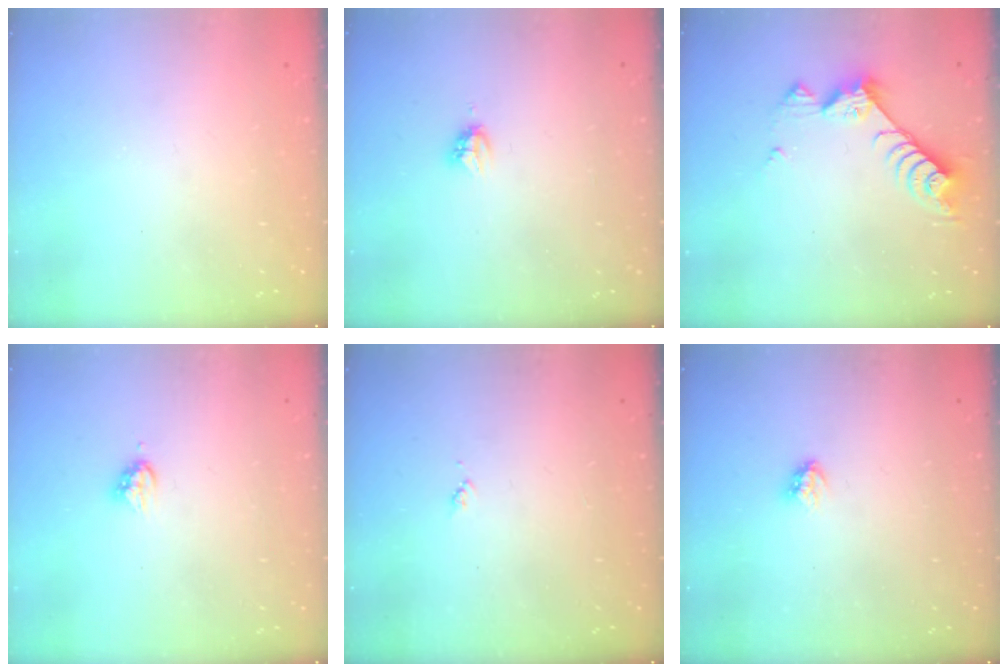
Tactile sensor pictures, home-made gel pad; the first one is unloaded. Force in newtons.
{"total": 3.2, "press": 3.2, "slide": 0.4}
{"total": 8.6, "press": 8.6, "slide": 0.2}
{"total": 4.2, "press": 4.1, "slide": 0.5}
{"total": 4.0, "press": 3.9, "slide": 0.5}
{"total": 3.0, "press": 2.9, "slide": 0.4}